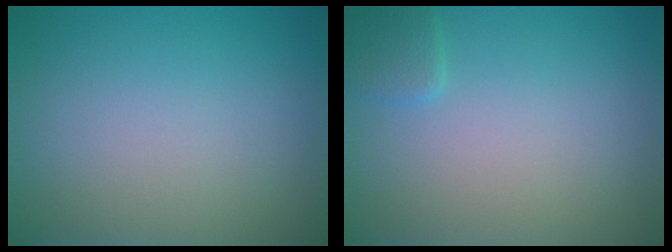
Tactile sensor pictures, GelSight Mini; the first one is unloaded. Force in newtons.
{"total": 1.3, "press": 1.3, "slide": 0.1}